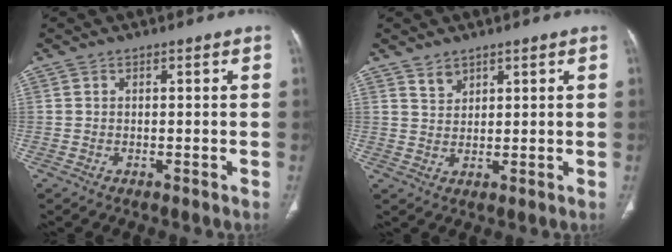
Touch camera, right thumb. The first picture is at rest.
{"total": 2.5, "force": [2.0, 1.4, 0.6], "torque": [0.000, -0.016, 0.040]}